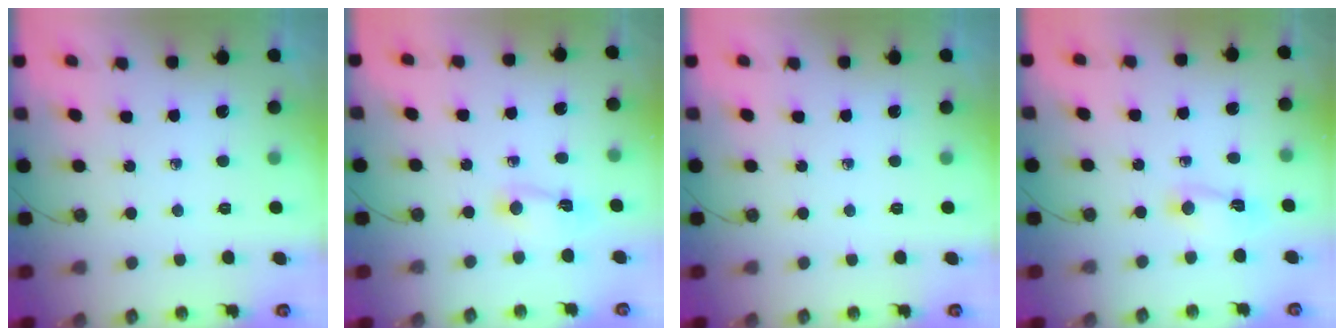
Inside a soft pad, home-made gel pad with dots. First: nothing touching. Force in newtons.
{"total": 2.3, "press": 2.3, "slide": 0.3}
{"total": 0.0}
{"total": 2.3, "press": 2.3, "slide": 0.3}